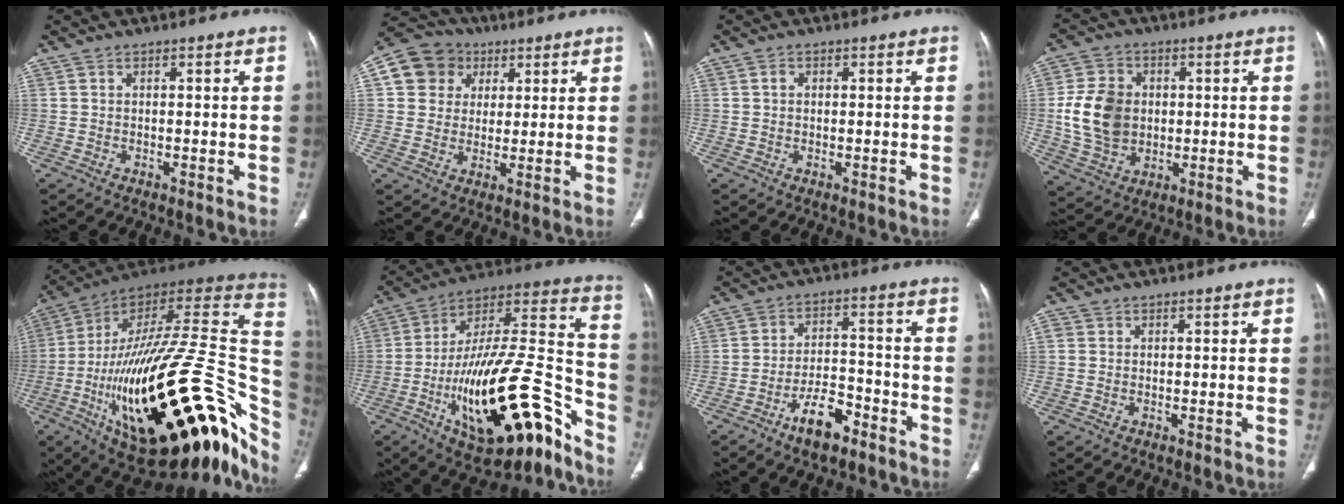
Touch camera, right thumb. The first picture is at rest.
{"total": 10.2, "force": [3.3, 9.3, 2.9], "torque": [-0.032, 0.007, 0.050]}
{"total": 1.1, "force": [0.2, 0.9, 0.7], "torque": [-0.007, 0.002, 0.004]}
{"total": 12.3, "force": [0.5, 9.7, 7.5], "torque": [-0.122, 0.002, 0.018]}
{"total": 47.8, "force": [-13.3, 18.4, 42.1], "torque": [-0.571, 0.061, -0.211]}
{"total": 28.6, "force": [-14.9, 10.2, 22.2], "torque": [-0.324, 0.095, -0.237]}
{"total": 8.6, "force": [-5.7, 3.6, 5.4], "torque": [-0.086, 0.043, -0.097]}
{"total": 0.8, "force": [0.1, 0.7, 0.2], "torque": [0.002, 0.001, 0.000]}